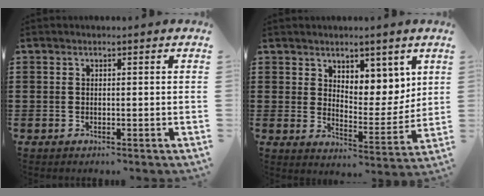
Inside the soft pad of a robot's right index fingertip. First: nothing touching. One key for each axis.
{"total": 6.3, "fx": 5.0, "fy": 3.6, "fz": 1.3, "tx": -0.026, "ty": -0.027, "tz": 0.091}